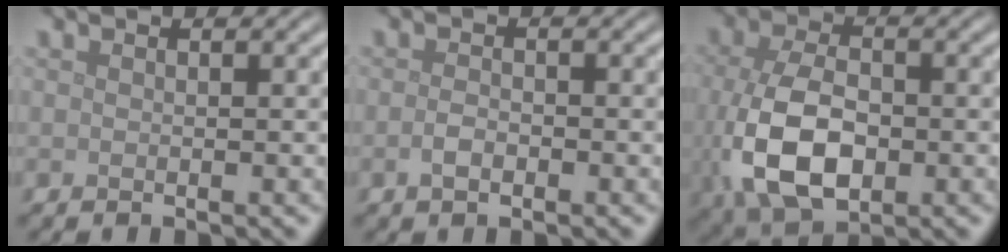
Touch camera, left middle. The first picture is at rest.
{"total": 1.3, "force": [-0.6, 0.7, 1.0], "torque": [-0.022, -0.001, -0.013]}
{"total": 8.5, "force": [-1.5, 5.3, 6.5], "torque": [-0.151, -0.018, -0.021]}